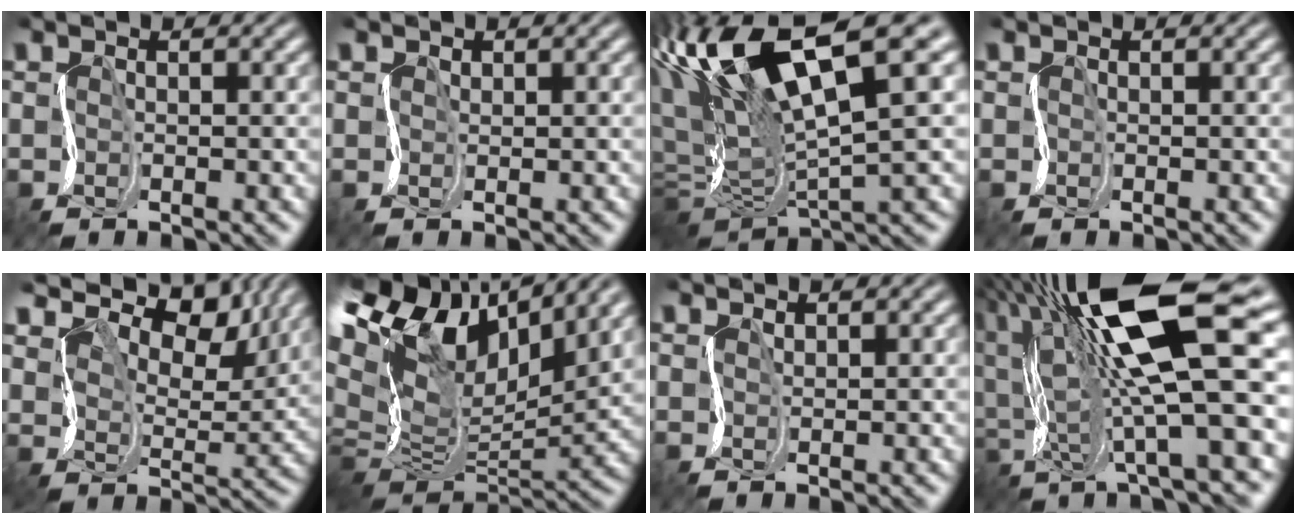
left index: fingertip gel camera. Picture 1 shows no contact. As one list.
[{"total": 0.7, "force": [0.6, 0.3, -0.1], "torque": [0.004, 0.008, 0.011]}, {"total": 13.0, "force": [4.9, 3.3, 11.6], "torque": [-0.238, 0.019, 0.098]}, {"total": 0.0}, {"total": 9.0, "force": [7.4, 3.4, 3.9], "torque": [-0.079, 0.002, 0.121]}, {"total": 14.6, "force": [7.6, 7.2, 10.1], "torque": [-0.218, 0.035, 0.139]}, {"total": 0.8, "force": [0.7, -0.2, -0.4], "torque": [0.001, 0.003, 0.014]}, {"total": 14.4, "force": [3.6, 3.5, 13.5], "torque": [-0.246, 0.011, 0.064]}]